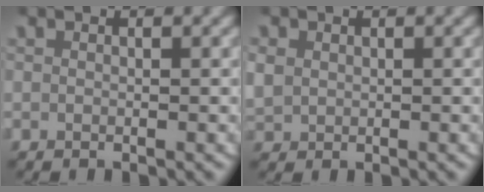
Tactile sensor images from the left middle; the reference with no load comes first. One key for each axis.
{"total": 2.4, "fx": 0.5, "fy": 2.1, "fz": 1.0, "tx": -0.036, "ty": -0.003, "tz": 0.015}